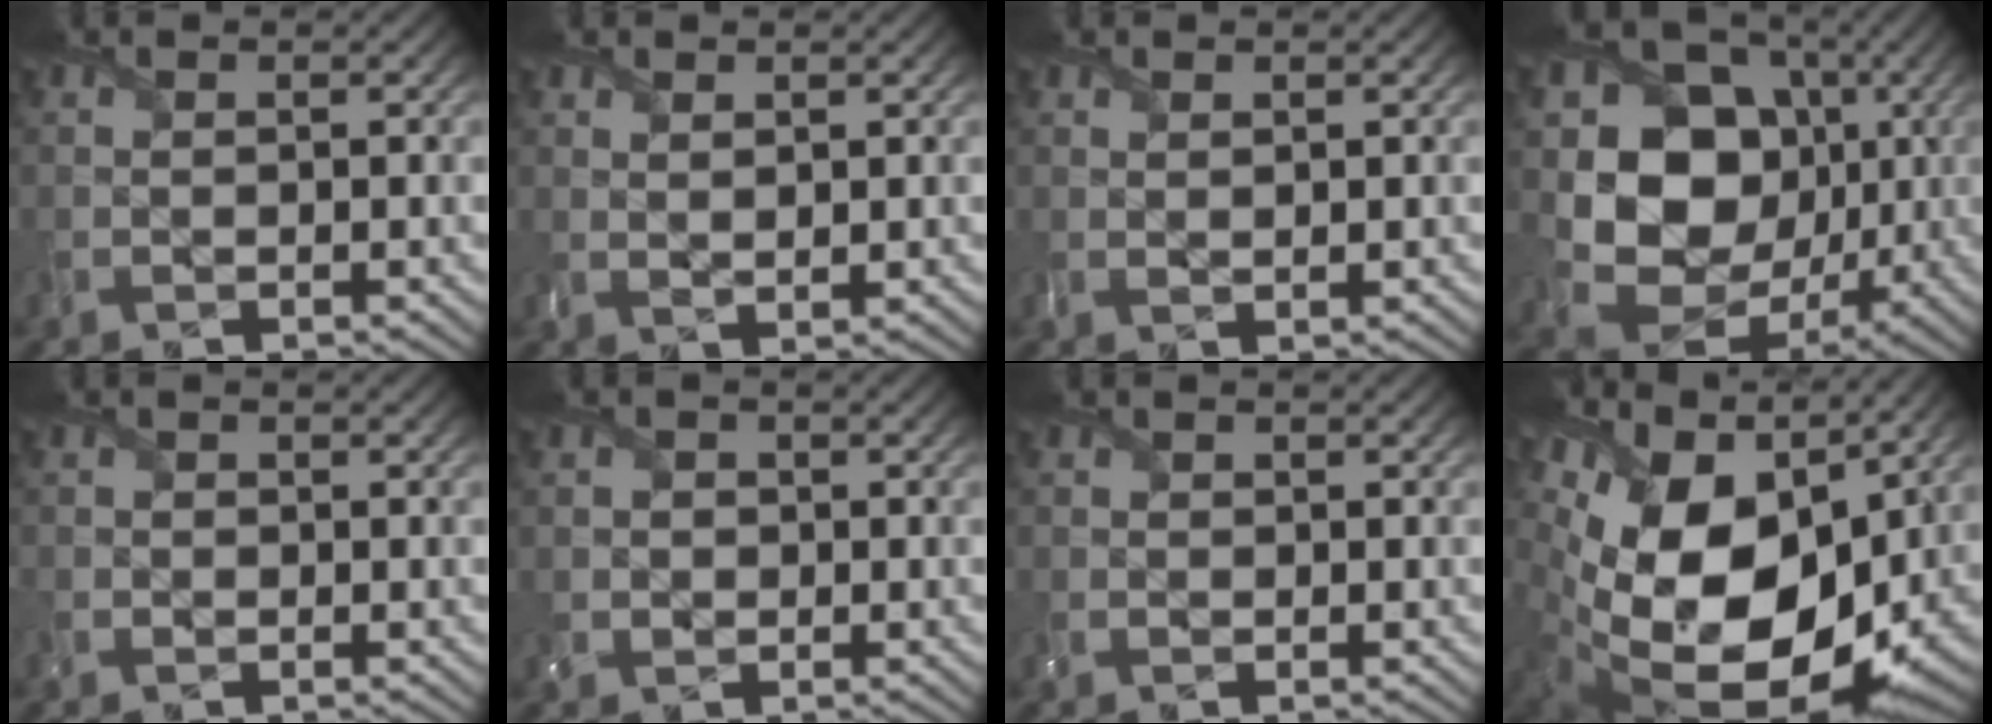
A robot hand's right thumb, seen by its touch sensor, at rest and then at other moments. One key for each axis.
{"total": 1.5, "fx": 1.0, "fy": 0.6, "fz": 0.9, "tx": -0.022, "ty": -0.004, "tz": 0.024}
{"total": 0.9, "fx": 0.7, "fy": 0.3, "fz": 0.4, "tx": -0.014, "ty": -0.001, "tz": 0.016}
{"total": 14.5, "fx": 1.2, "fy": 12.4, "fz": 7.3, "tx": -0.162, "ty": -0.024, "tz": 0.017}
{"total": 1.2, "fx": -0.5, "fy": 1.0, "fz": 0.3, "tx": -0.005, "ty": -0.007, "tz": -0.010}
{"total": 1.8, "fx": -0.1, "fy": 1.8, "fz": 0.5, "tx": -0.012, "ty": 0.001, "tz": -0.003}
{"total": 0.9, "fx": -0.2, "fy": 0.9, "fz": 0.2, "tx": -0.003, "ty": -0.004, "tz": -0.005}
{"total": 19.9, "fx": 3.0, "fy": 13.0, "fz": 14.8, "tx": -0.299, "ty": -0.035, "tz": 0.083}